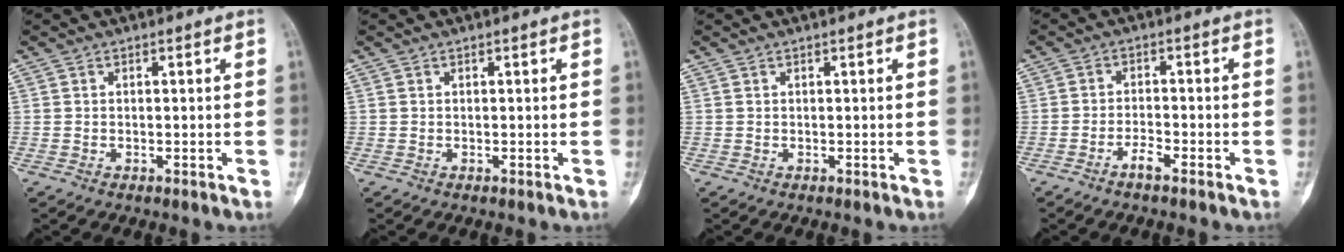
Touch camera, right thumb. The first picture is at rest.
{"total": 0.0}
{"total": 0.0}
{"total": 2.8, "force": [-2.1, 0.5, 1.8], "torque": [-0.035, 0.012, -0.043]}